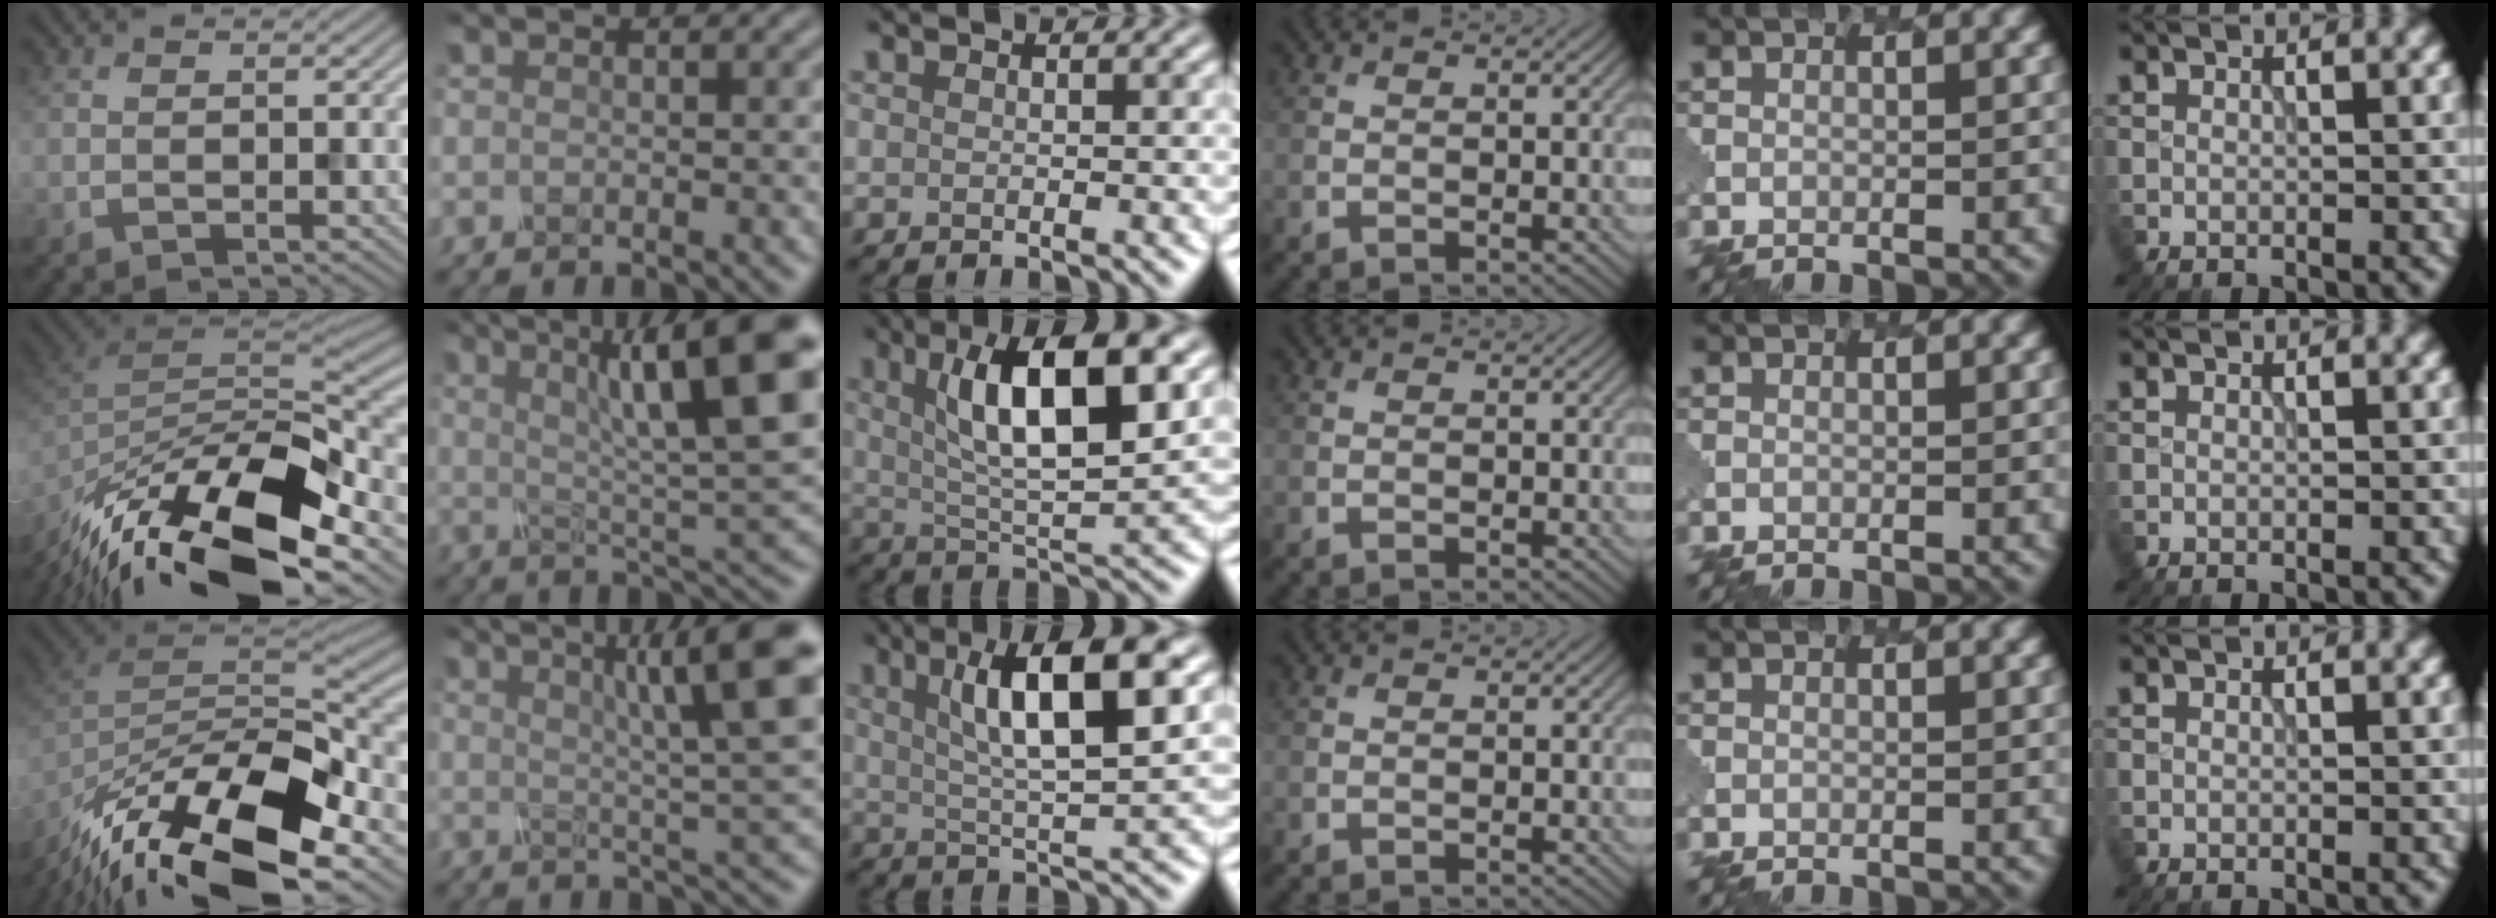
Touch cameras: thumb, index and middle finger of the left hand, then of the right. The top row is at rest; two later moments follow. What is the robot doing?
{"motion": "twist", "object": "rubiks cube"}